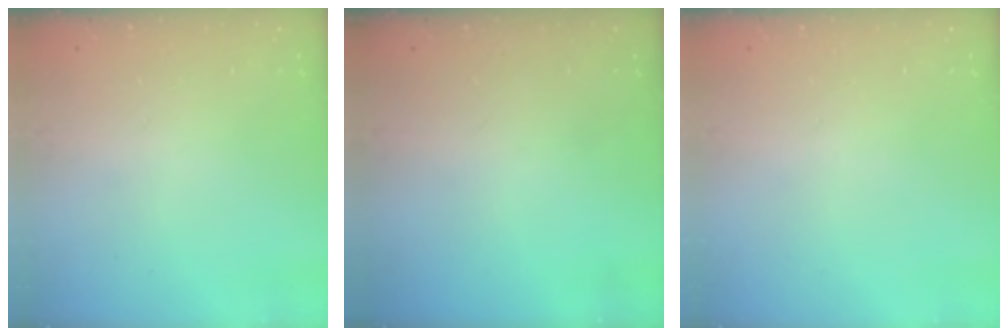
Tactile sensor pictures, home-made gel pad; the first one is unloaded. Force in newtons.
{"total": 0.0}
{"total": 0.0}